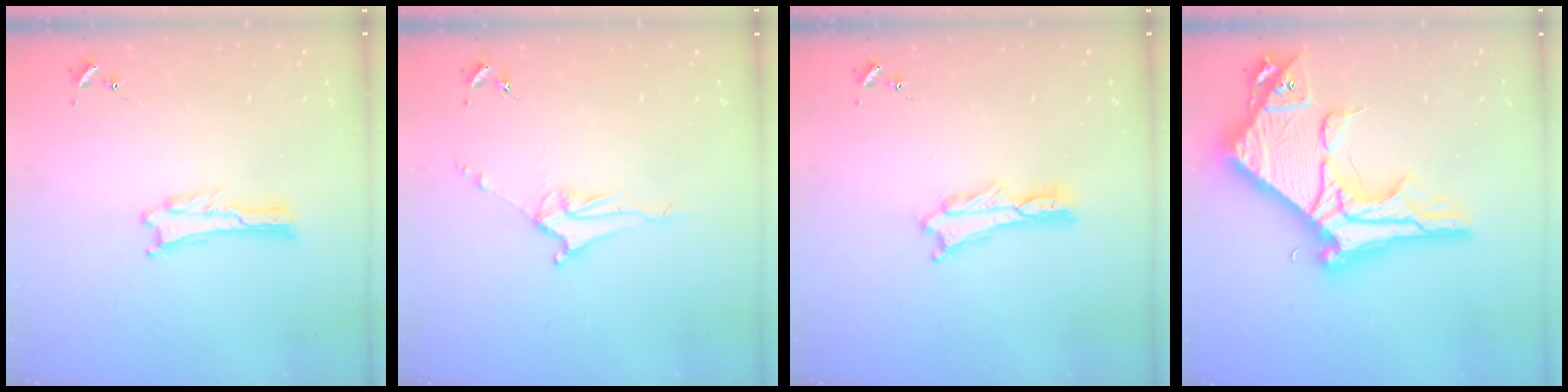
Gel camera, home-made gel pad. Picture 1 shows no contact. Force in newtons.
{"total": 5.1, "press": 5.1, "slide": 0.6}
{"total": 1.1, "press": 1.1, "slide": 0.2}
{"total": 15.4, "press": 15.3, "slide": 1.5}